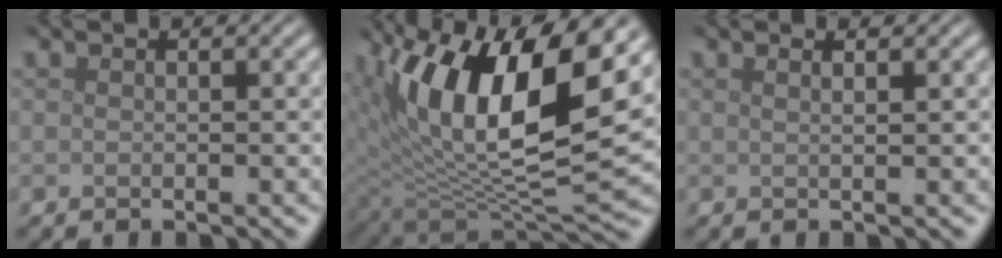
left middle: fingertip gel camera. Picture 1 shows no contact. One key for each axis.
{"total": 15.2, "fx": 6.0, "fy": 6.2, "fz": 12.5, "tx": -0.221, "ty": 0.003, "tz": 0.102}
{"total": 2.0, "fx": 1.1, "fy": 0.9, "fz": 1.5, "tx": 0.001, "ty": 0.001, "tz": -0.009}